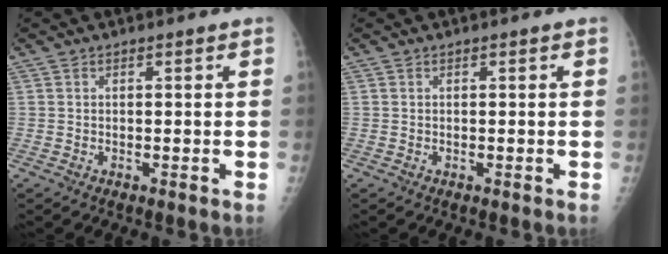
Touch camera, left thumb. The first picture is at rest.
{"total": 0.0}